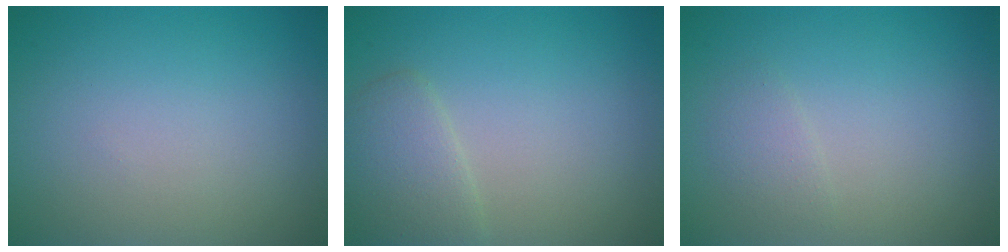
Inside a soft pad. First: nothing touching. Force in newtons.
{"total": 2.6, "press": 2.6, "slide": 0.2}
{"total": 1.2, "press": 1.2, "slide": 0.0}